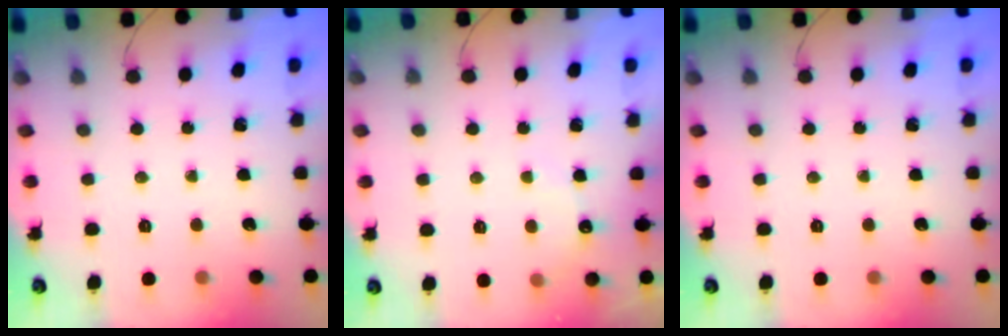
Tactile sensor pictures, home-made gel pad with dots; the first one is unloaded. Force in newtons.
{"total": 6.0, "press": 5.9, "slide": 1.1}
{"total": 0.0}